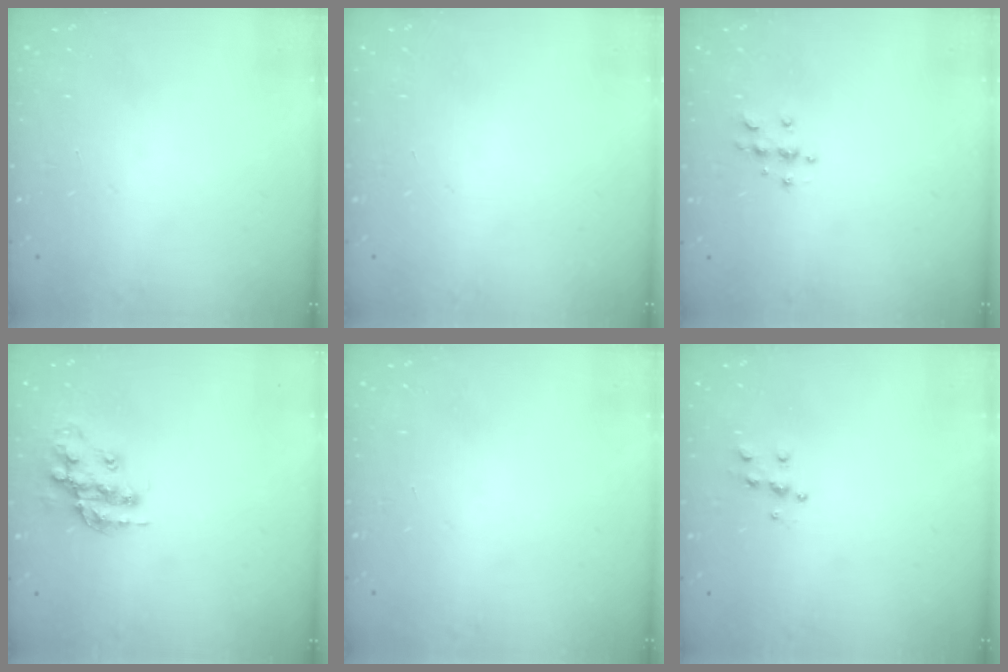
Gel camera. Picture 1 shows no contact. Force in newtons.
{"total": 0.0}
{"total": 6.3, "press": 6.3, "slide": 0.8}
{"total": 14.2, "press": 14.2, "slide": 0.9}
{"total": 0.0}
{"total": 5.5, "press": 5.5, "slide": 0.5}